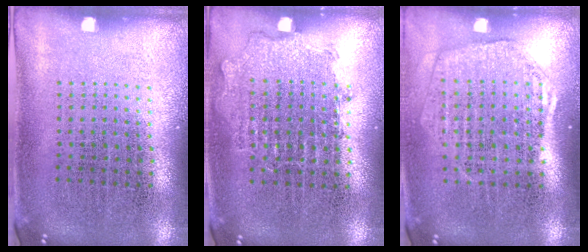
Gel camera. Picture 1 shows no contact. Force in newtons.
{"total": 0.9, "press": 0.9, "slide": 0.3}
{"total": 1.9, "press": 1.7, "slide": 0.8}